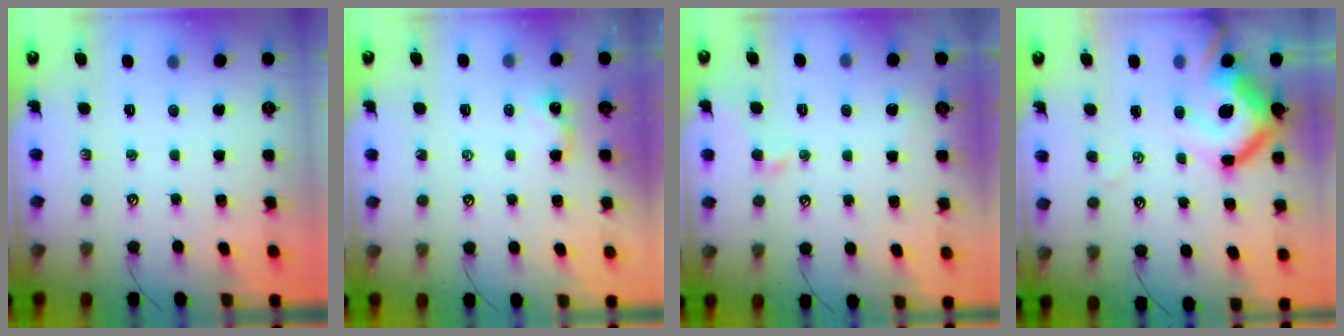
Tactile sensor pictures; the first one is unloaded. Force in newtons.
{"total": 3.4, "press": 3.4, "slide": 0.4}
{"total": 0.6, "press": 0.5, "slide": 0.3}
{"total": 16.2, "press": 16.1, "slide": 2.2}